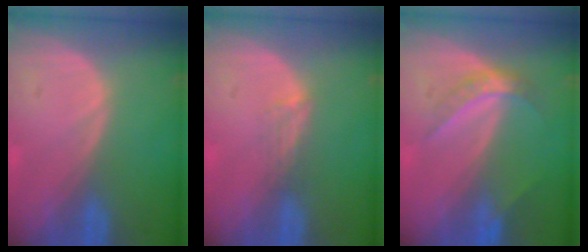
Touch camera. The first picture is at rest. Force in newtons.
{"total": 1.8, "press": 1.3, "slide": 1.2}
{"total": 4.6, "press": 4.1, "slide": 2.2}